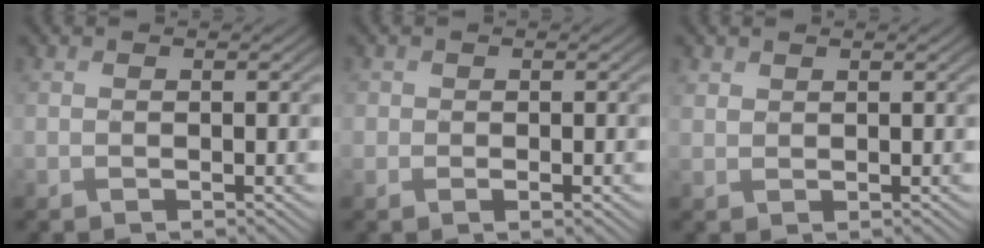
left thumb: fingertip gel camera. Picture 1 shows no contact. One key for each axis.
{"total": 1.9, "fx": -0.1, "fy": 1.5, "fz": 1.1, "tx": -0.018, "ty": -0.007, "tz": -0.004}
{"total": 1.4, "fx": 1.1, "fy": 0.8, "fz": 0.4, "tx": -0.013, "ty": 0.001, "tz": 0.025}